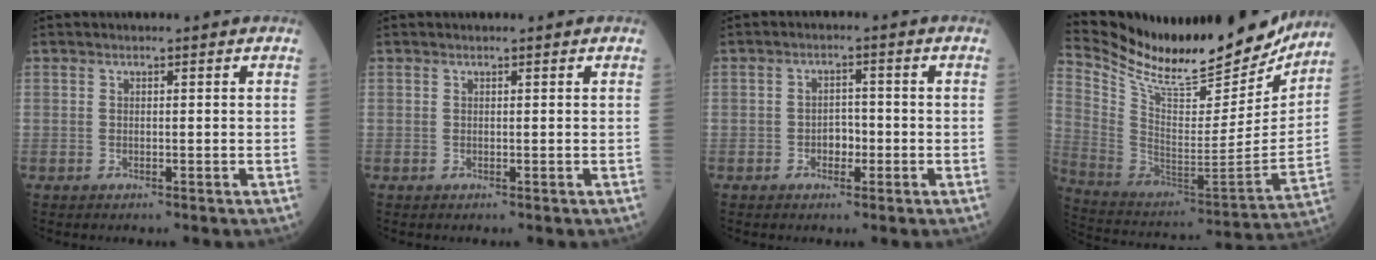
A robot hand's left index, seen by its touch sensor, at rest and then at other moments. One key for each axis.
{"total": 0.5, "fx": 0.5, "fy": 0.0, "fz": 0.1, "tx": -0.004, "ty": 0.004, "tz": 0.008}
{"total": 2.5, "fx": -1.1, "fy": 1.6, "fz": 1.6, "tx": -0.018, "ty": 0.004, "tz": -0.020}
{"total": 26.7, "fx": 23.6, "fy": 4.8, "fz": 11.5, "tx": -0.209, "ty": -0.056, "tz": 0.362}